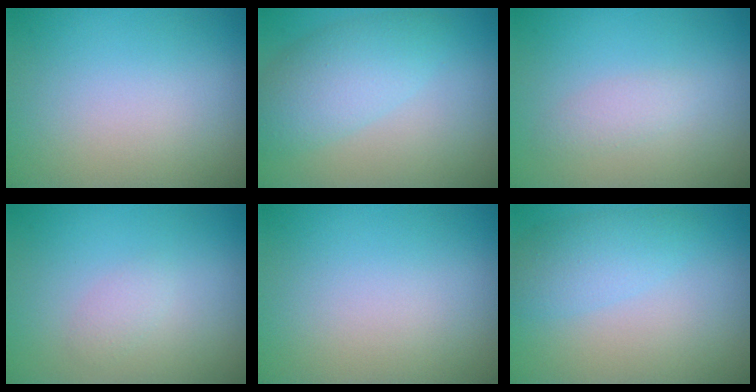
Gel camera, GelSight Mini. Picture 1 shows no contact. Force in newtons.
{"total": 4.8, "press": 4.8, "slide": 0.0}
{"total": 1.3, "press": 1.3, "slide": 0.0}
{"total": 1.0, "press": 1.0, "slide": 0.1}
{"total": 0.0}
{"total": 3.2, "press": 3.1, "slide": 0.2}